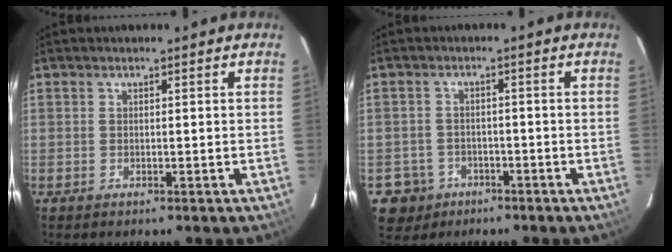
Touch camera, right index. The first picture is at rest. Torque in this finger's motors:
{"motor_torque": [-1.04, -0.55, -1.06, -0.21]}